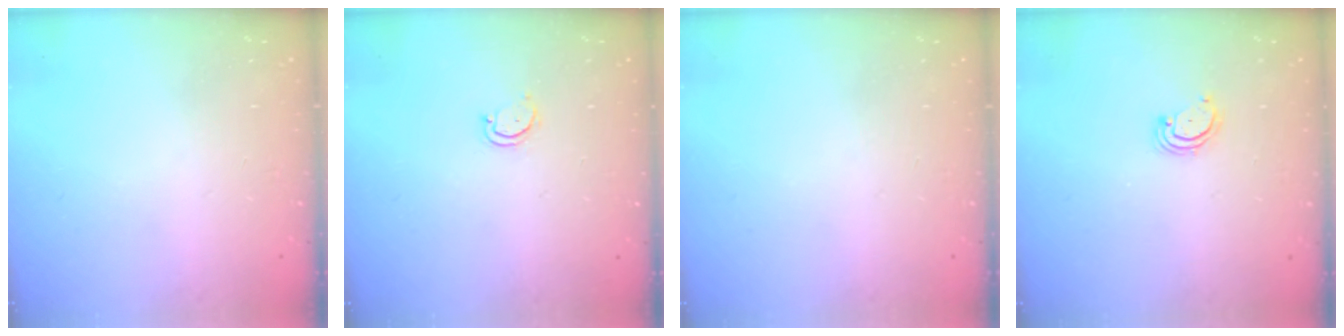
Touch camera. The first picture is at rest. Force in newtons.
{"total": 2.7, "press": 2.7, "slide": 0.3}
{"total": 0.0}
{"total": 2.5, "press": 2.5, "slide": 0.3}